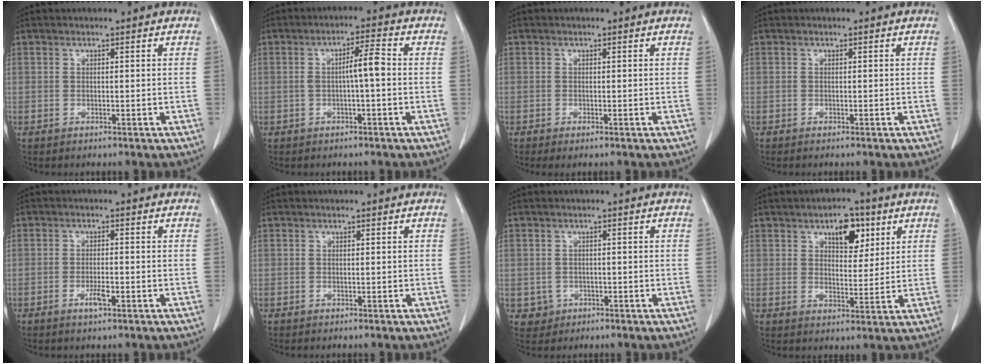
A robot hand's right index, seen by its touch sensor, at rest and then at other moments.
{"total": 4.3, "force": [-0.2, 0.4, 4.3], "torque": [-0.073, 0.011, -0.004]}
{"total": 1.0, "force": [-0.4, 0.2, 0.9], "torque": [-0.014, -0.002, -0.007]}
{"total": 0.0}
{"total": 2.5, "force": [-1.2, 0.5, 2.2], "torque": [-0.039, -0.001, -0.019]}
{"total": 0.0}
{"total": 2.6, "force": [-0.7, 2.4, 0.2], "torque": [0.003, 0.007, -0.007]}
{"total": 6.8, "force": [3.5, 3.3, 4.8], "torque": [-0.069, 0.007, 0.054]}